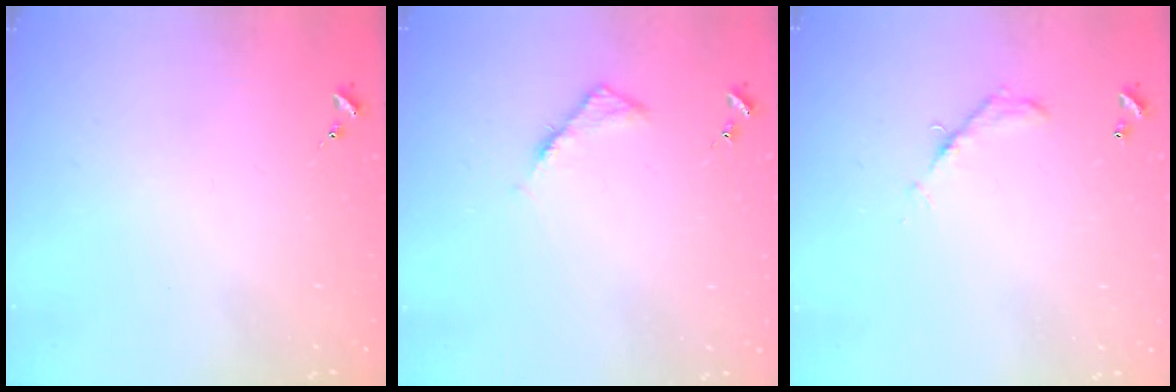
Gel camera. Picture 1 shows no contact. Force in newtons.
{"total": 4.1, "press": 4.0, "slide": 0.5}
{"total": 6.2, "press": 6.2, "slide": 0.4}